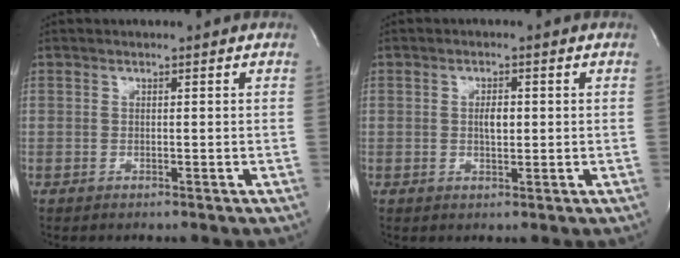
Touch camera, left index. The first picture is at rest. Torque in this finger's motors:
{"motor_torque": [0.15, -0.07, 0.00, 0.02]}